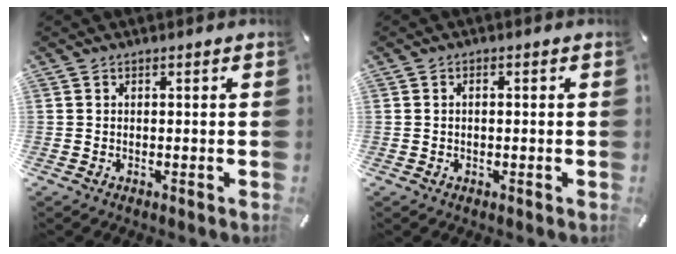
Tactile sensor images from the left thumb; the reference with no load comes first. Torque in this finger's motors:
{"motor_torque": [-0.04, -0.33, -0.33, 0.01, 0.01]}